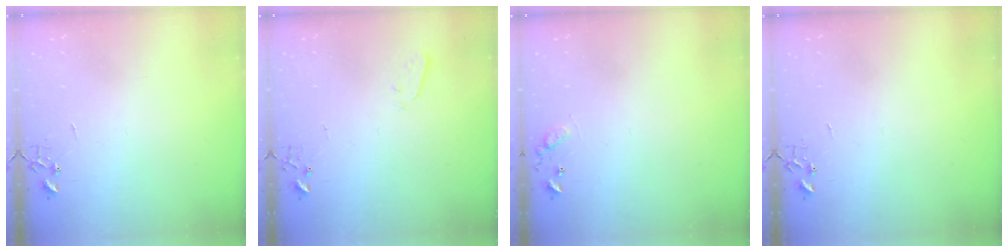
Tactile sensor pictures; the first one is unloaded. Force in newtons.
{"total": 2.1, "press": 2.0, "slide": 0.4}
{"total": 7.7, "press": 7.6, "slide": 0.5}
{"total": 0.0}